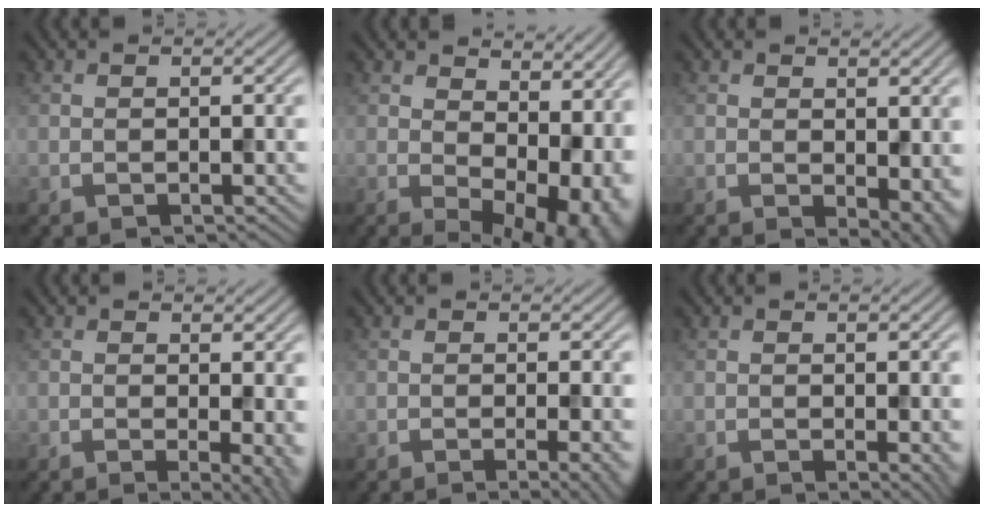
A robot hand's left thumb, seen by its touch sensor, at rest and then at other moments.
{"total": 13.7, "force": [1.8, 8.4, 10.7], "torque": [-0.120, -0.026, 0.078]}
{"total": 4.2, "force": [-0.4, 2.3, 3.5], "torque": [-0.044, -0.014, 0.002]}
{"total": 4.1, "force": [-0.4, 1.0, 4.0], "torque": [-0.054, -0.008, -0.007]}
{"total": 3.8, "force": [-1.1, 0.8, 3.6], "torque": [-0.046, 0.000, -0.017]}
{"total": 2.0, "force": [-0.3, 0.3, 1.9], "torque": [-0.024, -0.006, -0.005]}